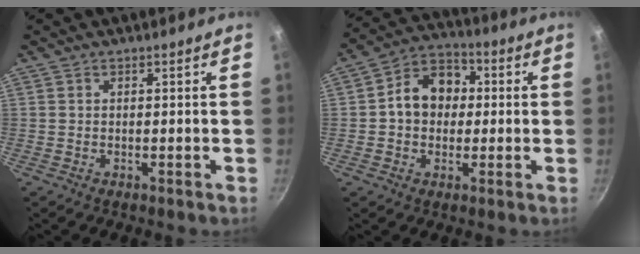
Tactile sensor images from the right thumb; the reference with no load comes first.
{"total": 10.8, "force": [0.6, 8.6, 6.5], "torque": [-0.065, 0.026, -0.009]}